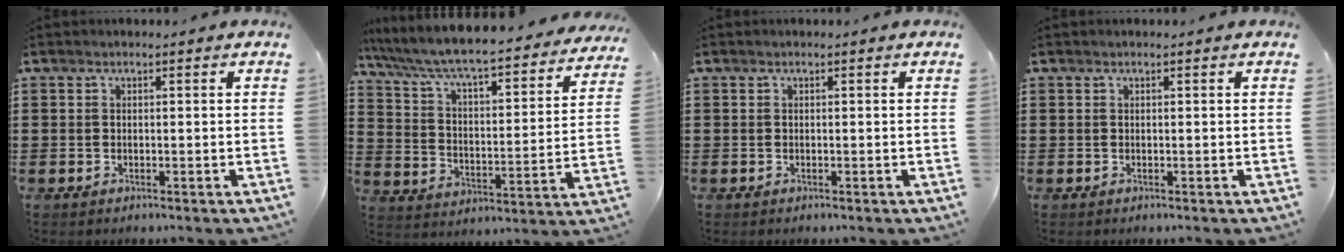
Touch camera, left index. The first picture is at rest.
{"total": 6.0, "force": [5.4, 0.1, 2.6], "torque": [-0.076, -0.051, 0.082]}
{"total": 0.0}
{"total": 0.0}